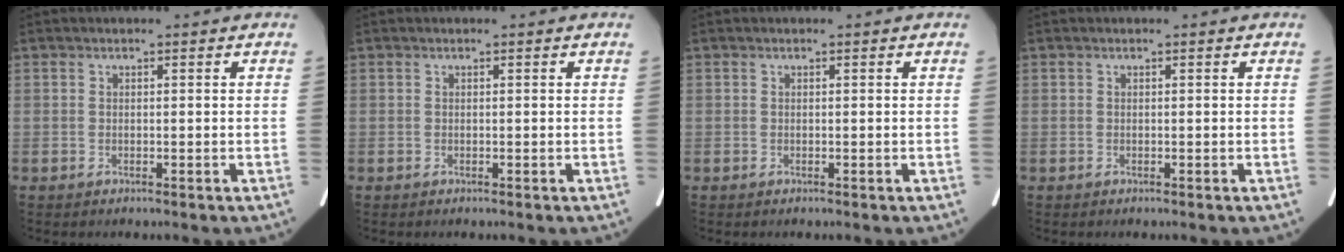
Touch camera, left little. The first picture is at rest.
{"total": 0.0}
{"total": 0.0}
{"total": 0.0}